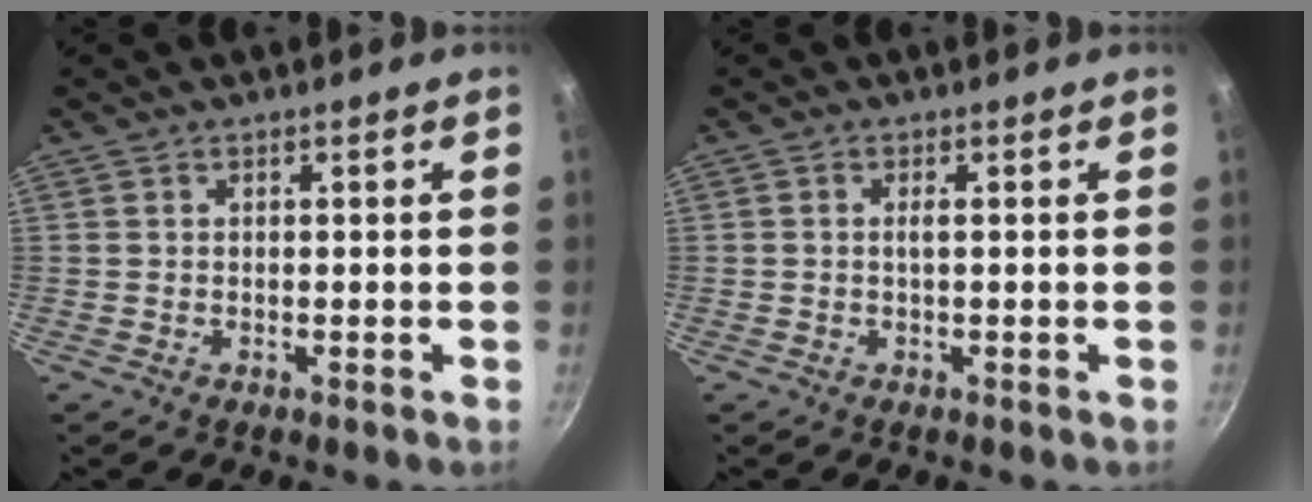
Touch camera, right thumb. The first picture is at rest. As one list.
[{"total": 1.0, "force": [0.0, 0.2, 1.0], "torque": [-0.023, 0.002, 0.000]}]